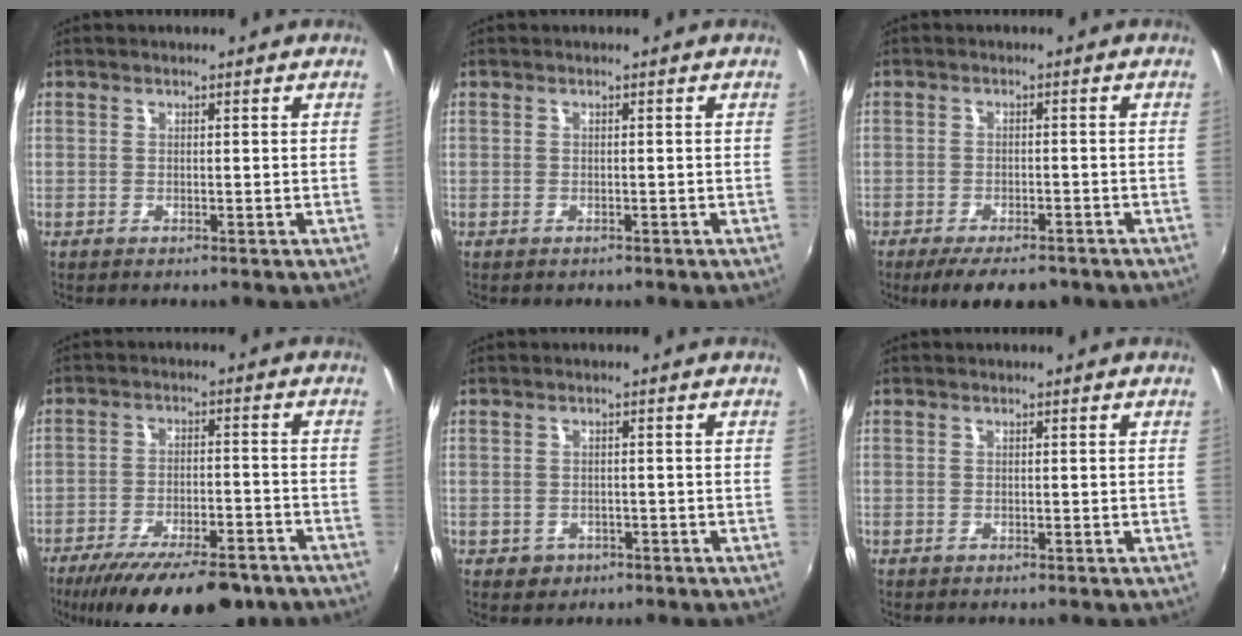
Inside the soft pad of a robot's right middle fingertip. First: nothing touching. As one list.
[{"total": 0.6, "force": [-0.5, 0.4, 0.1], "torque": [-0.006, 0.000, -0.005]}, {"total": 8.2, "force": [-6.4, 2.6, 4.4], "torque": [-0.095, -0.016, -0.098]}, {"total": 19.6, "force": [-15.1, 5.7, 11.2], "torque": [-0.203, -0.039, -0.215]}, {"total": 2.9, "force": [-1.3, 2.5, 0.9], "torque": [-0.024, 0.000, -0.014]}, {"total": 0.0}]